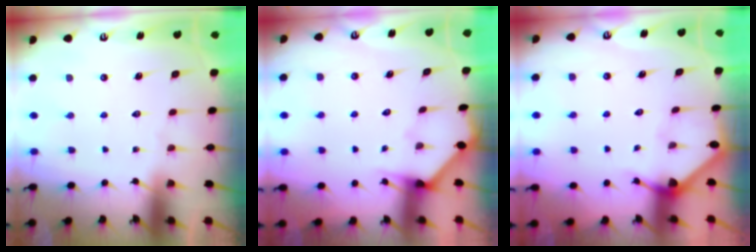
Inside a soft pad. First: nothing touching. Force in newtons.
{"total": 2.0, "press": 2.0, "slide": 0.2}
{"total": 2.2, "press": 2.2, "slide": 0.1}